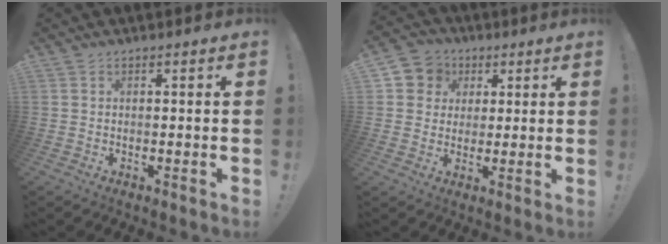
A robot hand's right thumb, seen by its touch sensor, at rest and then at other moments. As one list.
[{"total": 7.6, "force": [1.5, 7.3, 1.5], "torque": [-0.013, -0.005, 0.033]}]